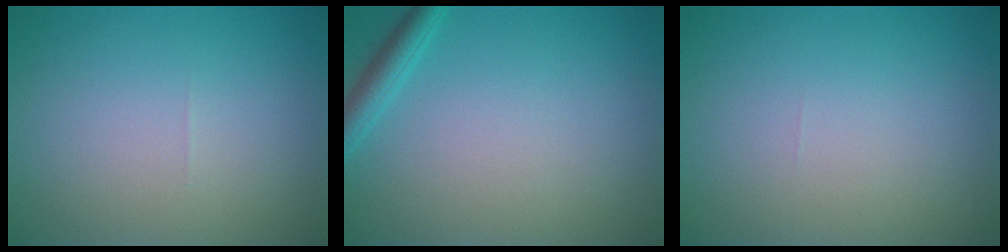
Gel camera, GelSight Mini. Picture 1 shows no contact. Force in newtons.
{"total": 2.0, "press": 2.0, "slide": 0.1}
{"total": 0.0}